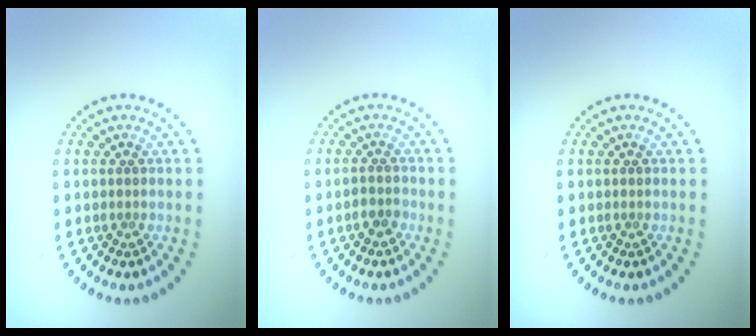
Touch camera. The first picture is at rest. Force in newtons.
{"total": 1.4, "press": 1.2, "slide": 0.8}
{"total": 0.0}